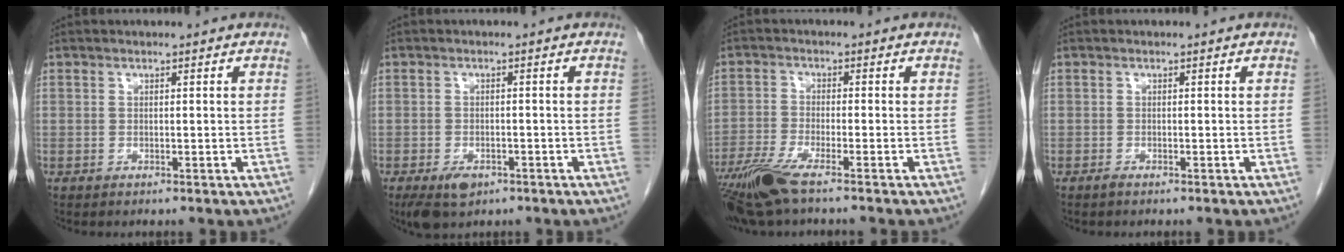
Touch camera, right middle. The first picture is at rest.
{"total": 4.5, "force": [-2.7, 2.4, 2.7], "torque": [-0.053, -0.006, -0.038]}
{"total": 7.7, "force": [-5.7, 0.1, 5.2], "torque": [-0.105, -0.019, -0.107]}
{"total": 0.6, "force": [-0.5, 0.0, 0.3], "torque": [-0.010, -0.001, -0.009]}